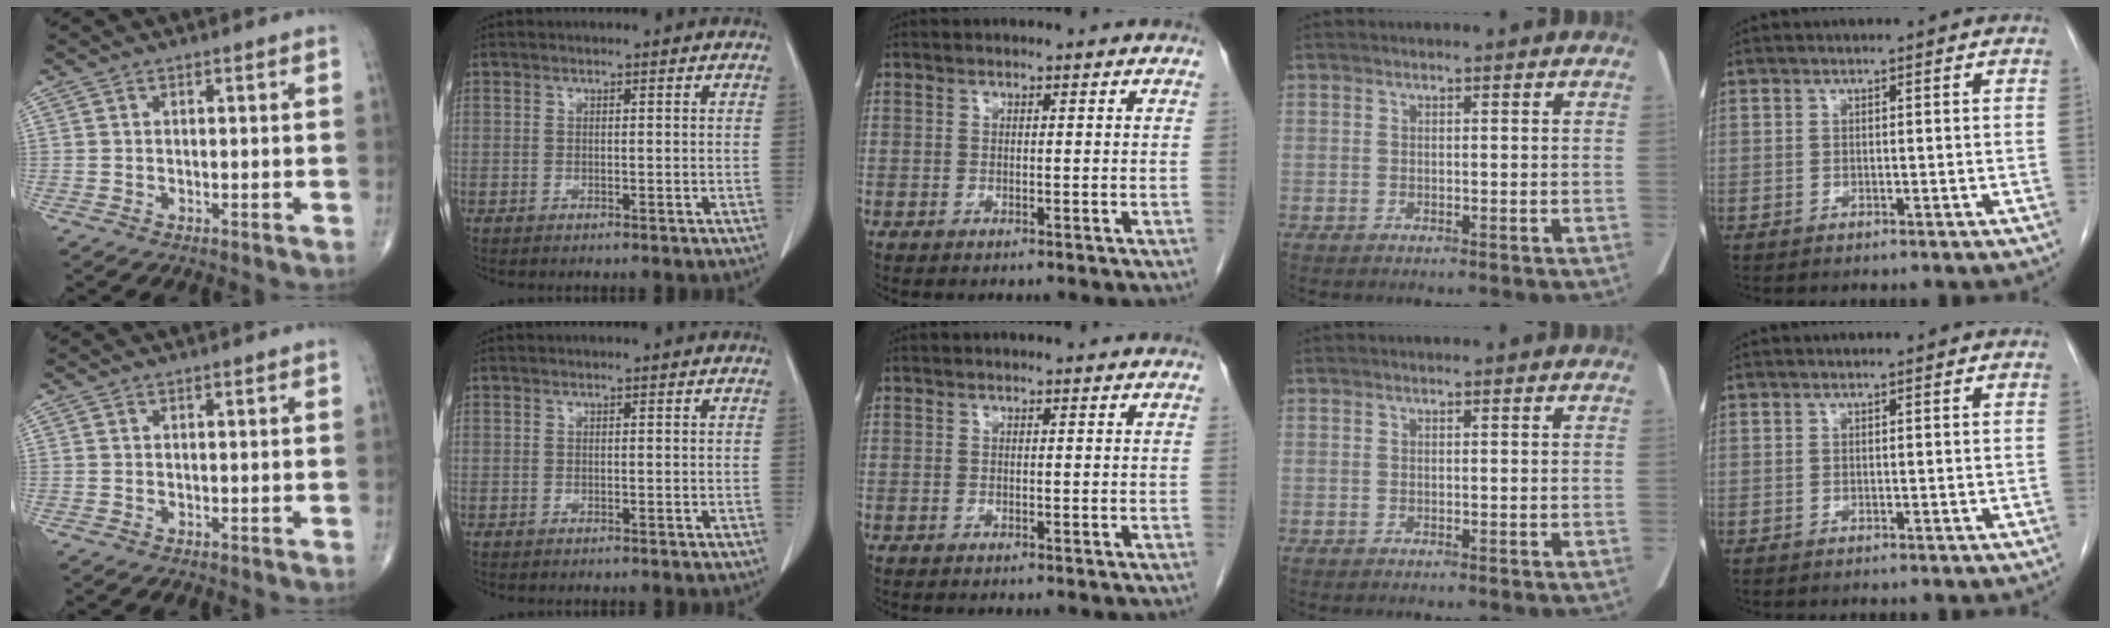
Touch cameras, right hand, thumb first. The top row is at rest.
{}